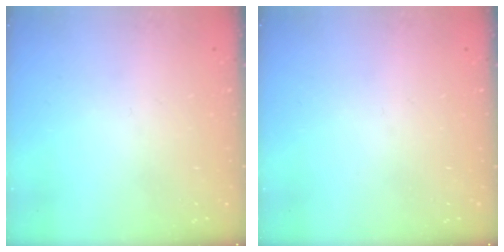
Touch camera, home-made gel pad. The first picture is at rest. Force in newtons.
{"total": 0.0}